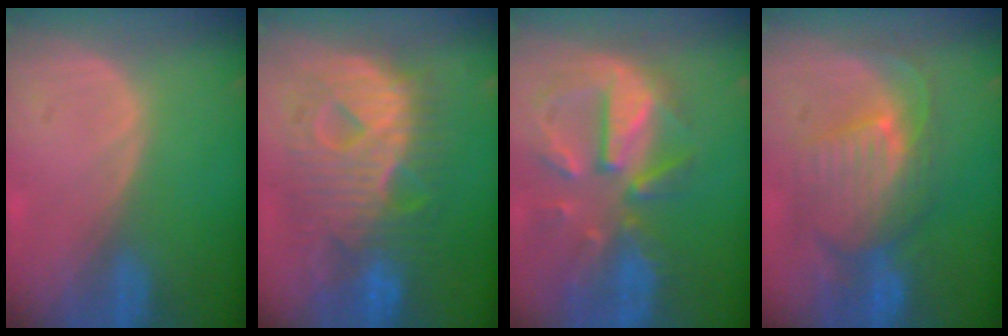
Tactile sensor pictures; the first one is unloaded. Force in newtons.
{"total": 12.4, "press": 12.4, "slide": 1.3}
{"total": 11.3, "press": 9.9, "slide": 5.4}
{"total": 9.8, "press": 9.0, "slide": 3.9}